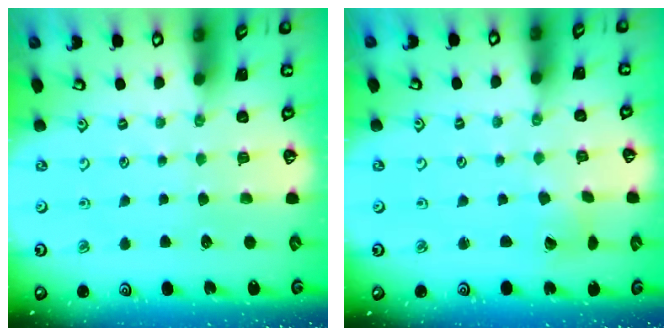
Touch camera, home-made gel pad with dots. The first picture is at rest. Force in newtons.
{"total": 2.5, "press": 2.5, "slide": 0.4}